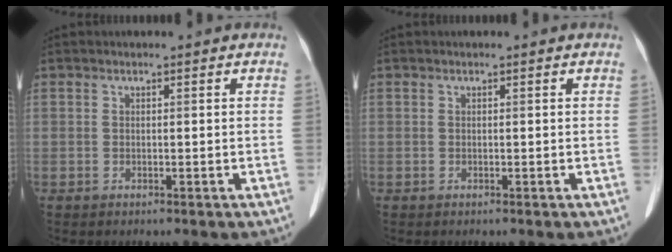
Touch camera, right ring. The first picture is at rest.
{"total": 0.0}